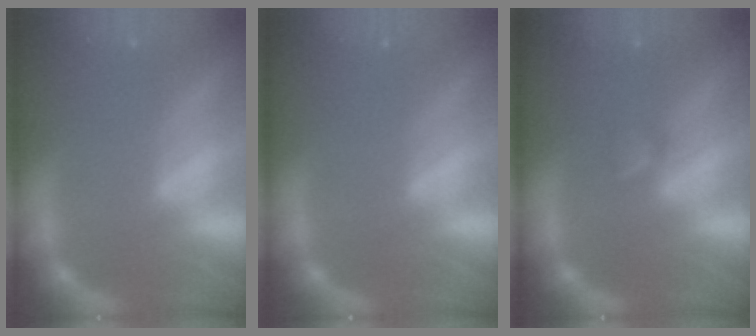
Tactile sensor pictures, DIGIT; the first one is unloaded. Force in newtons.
{"total": 0.0}
{"total": 1.4}